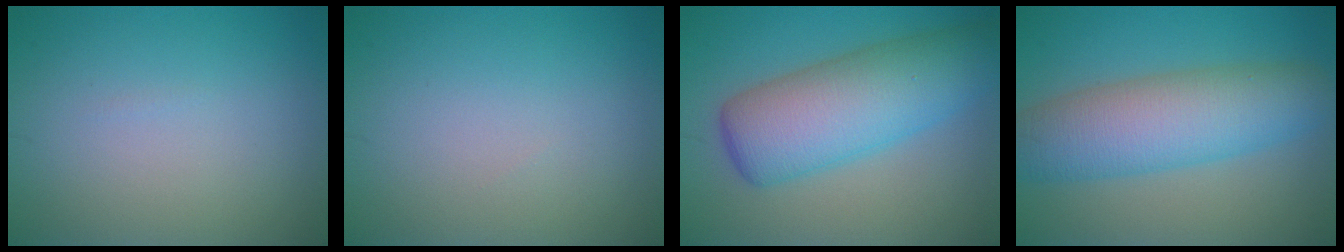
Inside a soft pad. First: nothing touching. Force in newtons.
{"total": 0.0}
{"total": 8.8, "press": 8.7, "slide": 0.2}
{"total": 8.0, "press": 8.0, "slide": 0.4}